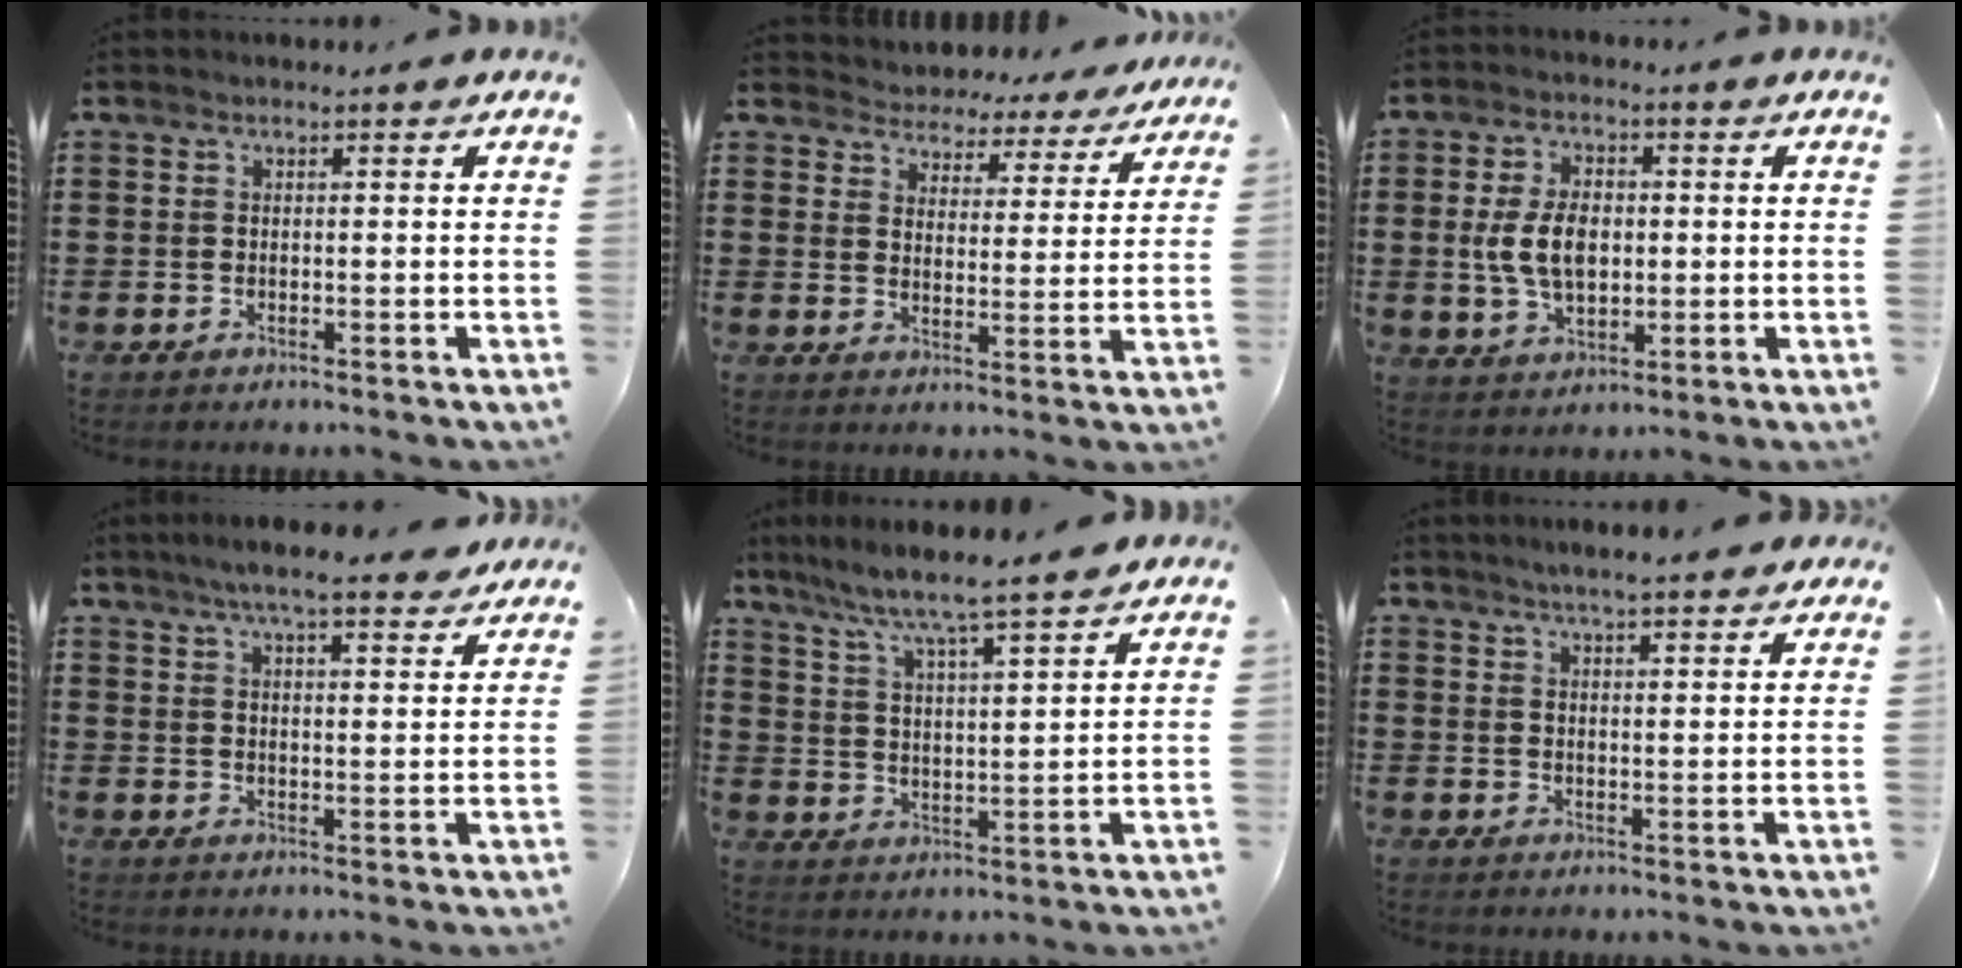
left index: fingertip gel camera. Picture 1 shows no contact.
{"total": 4.2, "force": [4.2, 0.6, -0.6], "torque": [-0.017, -0.032, 0.069]}
{"total": 7.3, "force": [0.3, 4.4, 5.7], "torque": [-0.127, 0.005, -0.003]}
{"total": 6.4, "force": [5.6, 0.7, 3.1], "torque": [-0.068, -0.015, 0.099]}
{"total": 5.5, "force": [5.0, -0.6, 2.3], "torque": [-0.069, -0.038, 0.078]}
{"total": 3.7, "force": [3.5, -0.1, 1.2], "torque": [-0.032, -0.007, 0.063]}